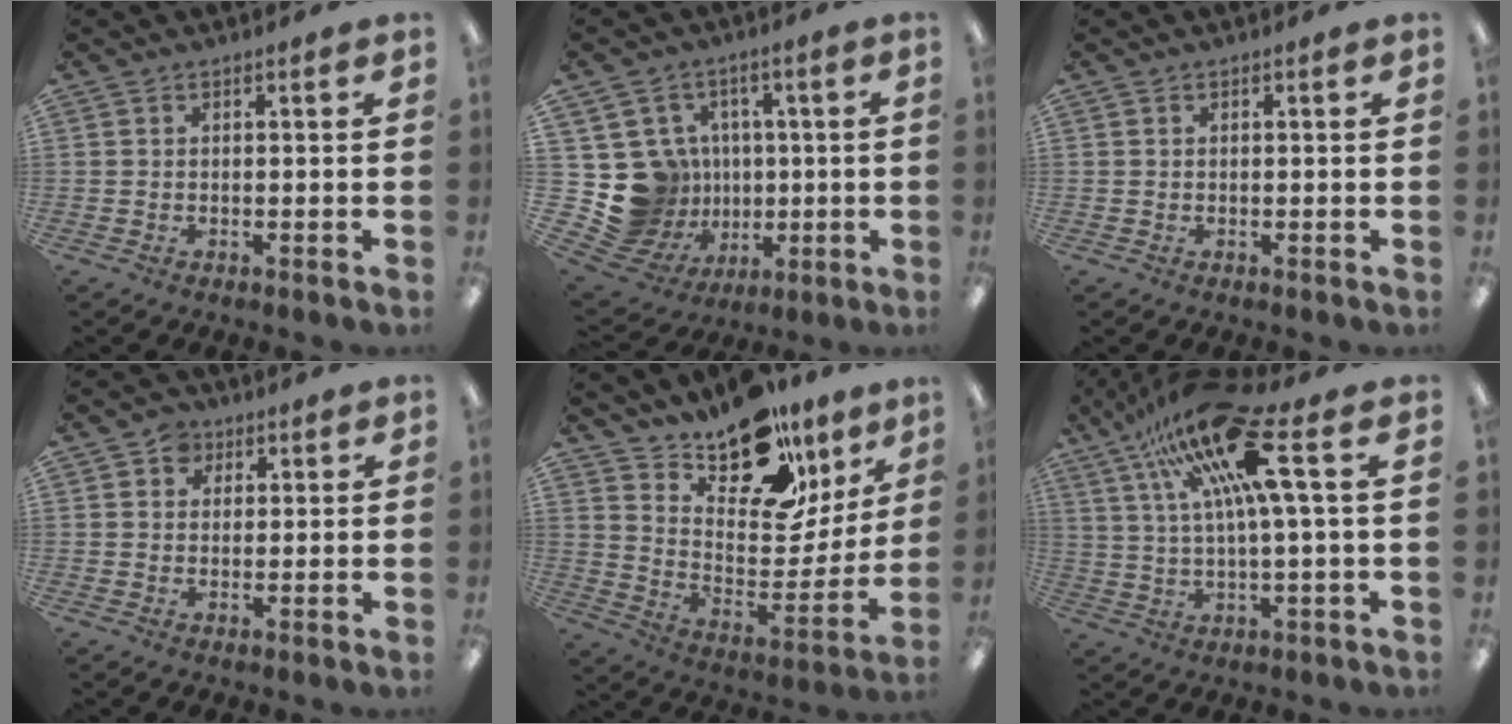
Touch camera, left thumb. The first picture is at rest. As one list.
[{"total": 15.2, "force": [0.8, 14.6, 4.0], "torque": [-0.111, -0.014, 0.051]}, {"total": 0.0}, {"total": 3.8, "force": [2.0, 3.1, 1.1], "torque": [-0.020, 0.006, 0.035]}, {"total": 17.7, "force": [14.1, 7.8, 7.3], "torque": [-0.106, -0.110, 0.247]}, {"total": 19.8, "force": [9.7, 4.4, 16.7], "torque": [-0.312, -0.032, 0.152]}]